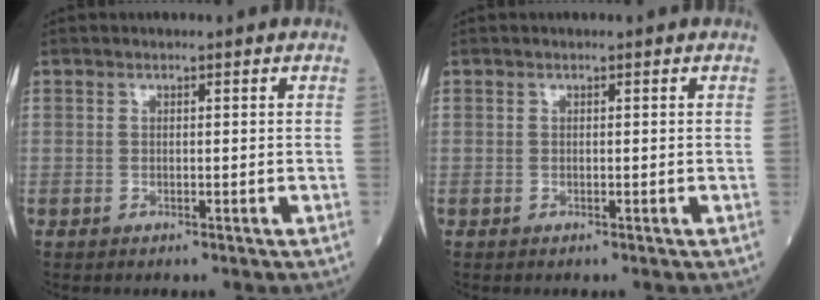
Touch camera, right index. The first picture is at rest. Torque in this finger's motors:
{"motor_torque": [0.02, -0.02, 0.00, 0.01]}